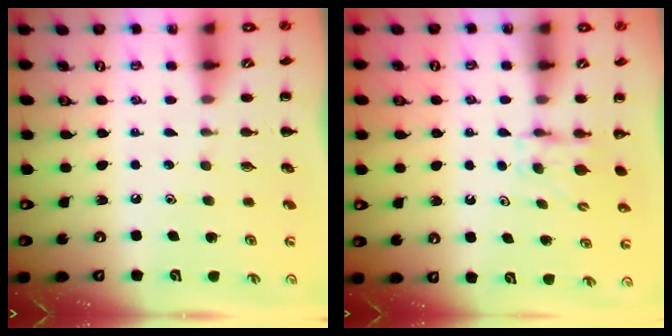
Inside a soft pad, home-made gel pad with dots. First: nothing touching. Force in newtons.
{"total": 3.8, "press": 3.5, "slide": 1.6}